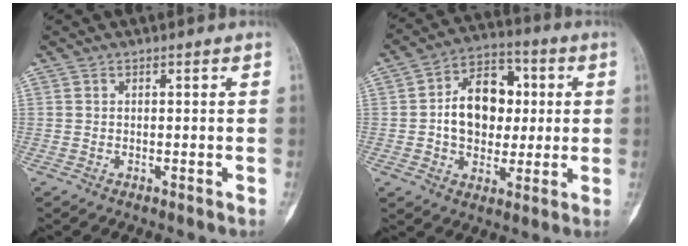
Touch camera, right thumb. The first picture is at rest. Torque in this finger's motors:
{"motor_torque": [1.37, 2.07, 0.76, -0.54, 0.41]}